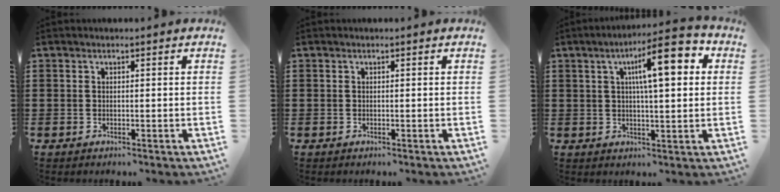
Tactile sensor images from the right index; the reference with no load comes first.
{"total": 0.0}
{"total": 9.9, "force": [3.0, 2.3, 9.2], "torque": [-0.150, -0.002, 0.040]}